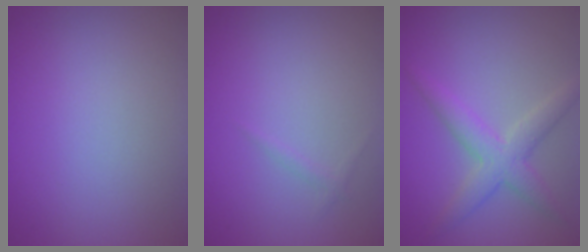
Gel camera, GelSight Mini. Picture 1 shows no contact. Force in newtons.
{"total": 0.5, "press": 0.5, "slide": 0.1}
{"total": 3.5, "press": 3.5, "slide": 0.1}